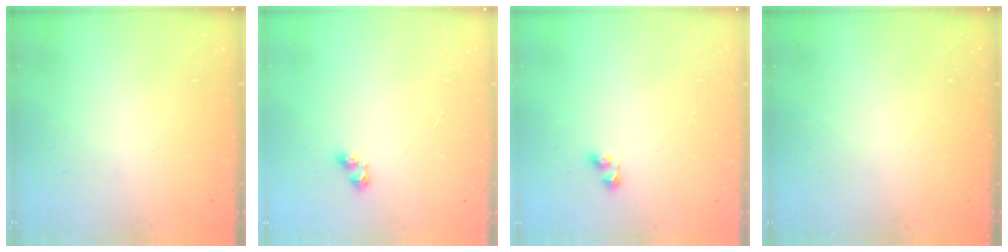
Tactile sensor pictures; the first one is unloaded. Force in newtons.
{"total": 3.3, "press": 3.1, "slide": 1.2}
{"total": 3.5, "press": 3.4, "slide": 0.9}
{"total": 0.0}